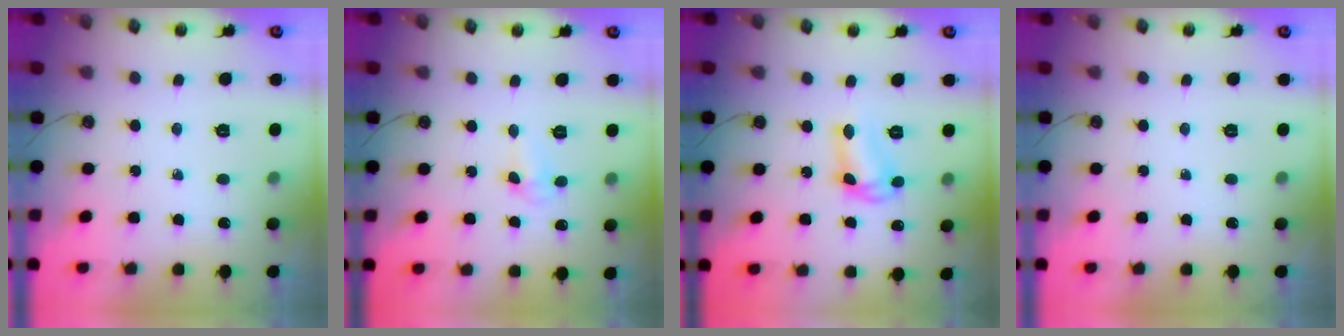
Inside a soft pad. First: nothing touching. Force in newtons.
{"total": 2.8, "press": 2.6, "slide": 0.9}
{"total": 9.7, "press": 9.7, "slide": 0.7}
{"total": 0.0}